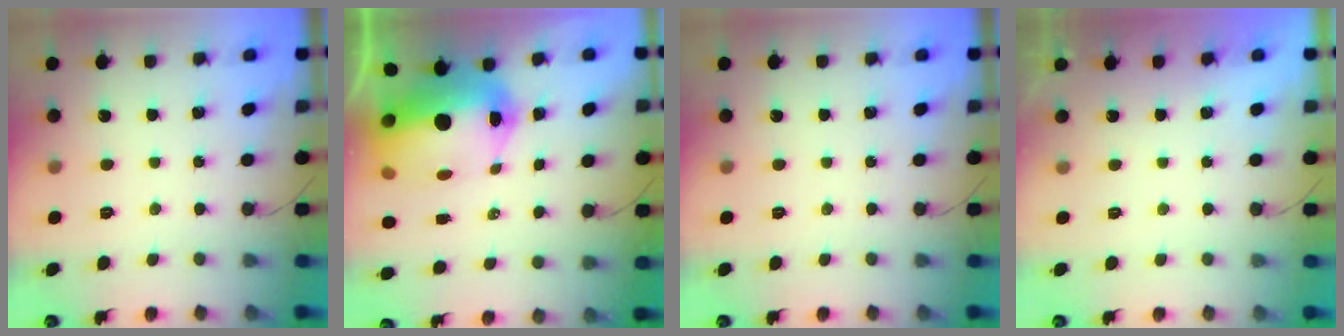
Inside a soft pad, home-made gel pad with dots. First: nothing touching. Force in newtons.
{"total": 17.6, "press": 17.2, "slide": 4.0}
{"total": 0.0}
{"total": 0.6, "press": 0.2, "slide": 0.5}